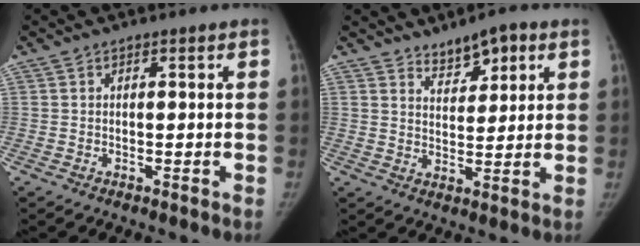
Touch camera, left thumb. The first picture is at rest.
{"total": 6.4, "force": [4.2, 3.0, 3.8], "torque": [-0.036, -0.026, 0.067]}